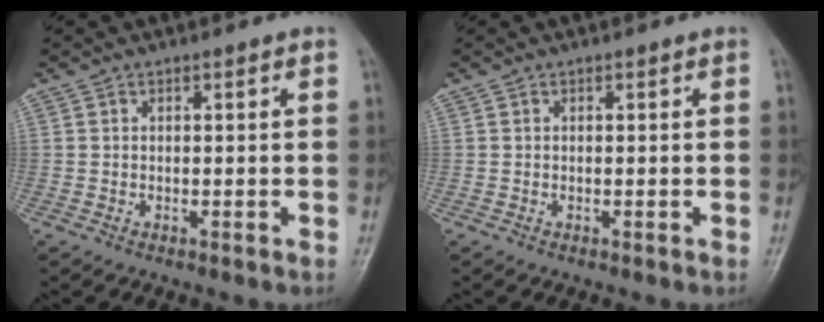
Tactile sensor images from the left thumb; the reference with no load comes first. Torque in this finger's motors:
{"motor_torque": [0.00, 0.00, 0.02, -0.03, 0.00]}